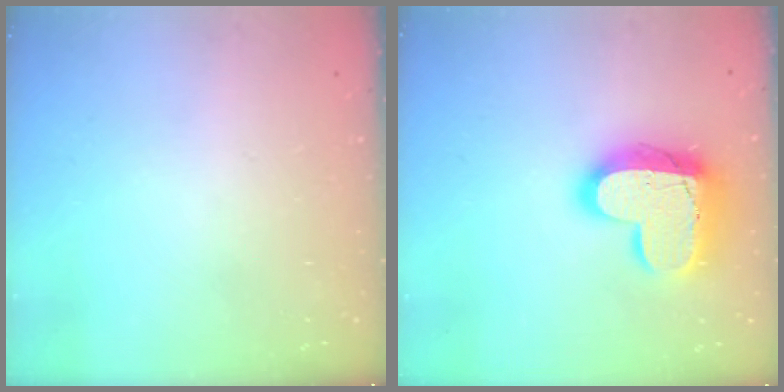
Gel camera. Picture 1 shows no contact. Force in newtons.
{"total": 17.8, "press": 17.8, "slide": 1.5}